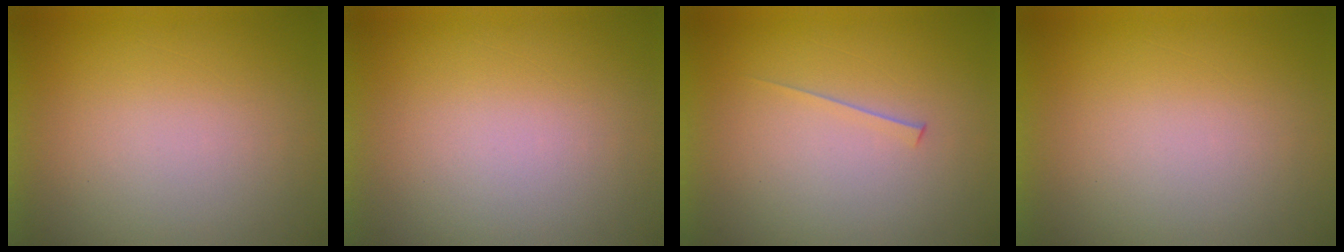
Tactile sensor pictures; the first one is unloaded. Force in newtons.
{"total": 1.1}
{"total": 1.5}
{"total": 0.0}